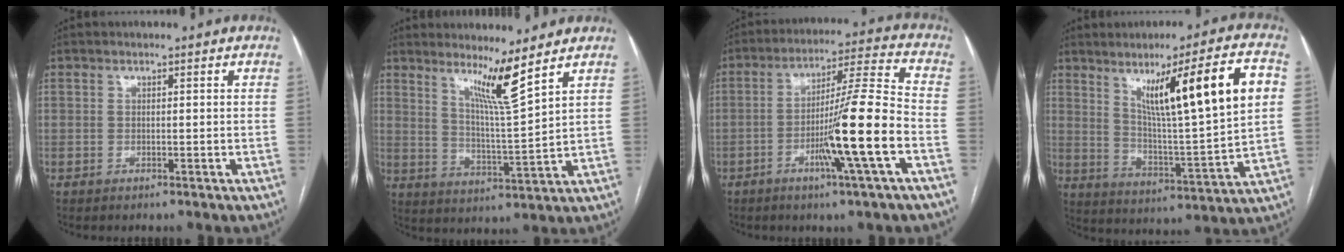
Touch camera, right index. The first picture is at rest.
{"total": 7.6, "force": [5.5, -1.7, 5.0], "torque": [-0.089, -0.026, 0.101]}
{"total": 13.6, "force": [-4.4, -1.3, 12.8], "torque": [-0.217, -0.004, -0.080]}
{"total": 18.3, "force": [6.4, 0.3, 17.2], "torque": [-0.262, 0.004, 0.100]}